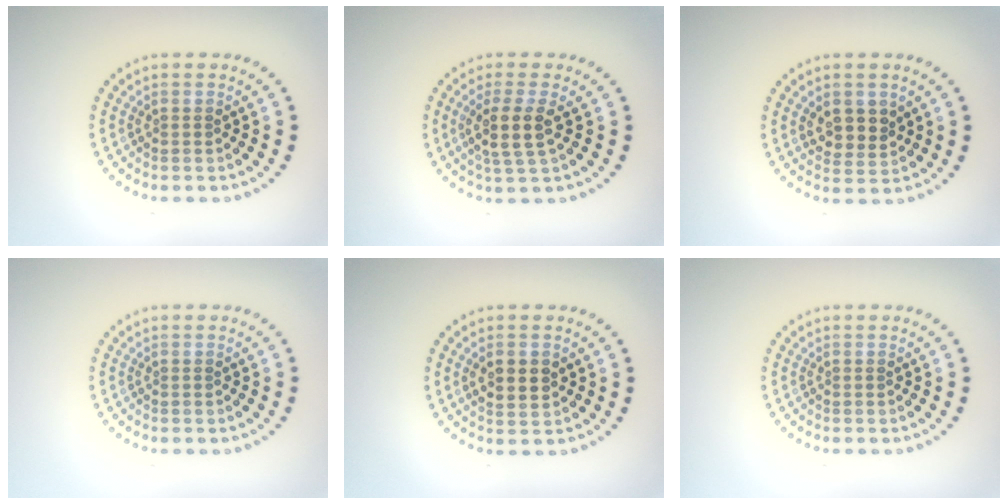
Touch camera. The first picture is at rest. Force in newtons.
{"total": 3.1, "press": 2.6, "slide": 1.7}
{"total": 2.7, "press": 2.5, "slide": 1.0}
{"total": 0.0}
{"total": 3.3, "press": 3.3, "slide": 0.2}
{"total": 0.0}